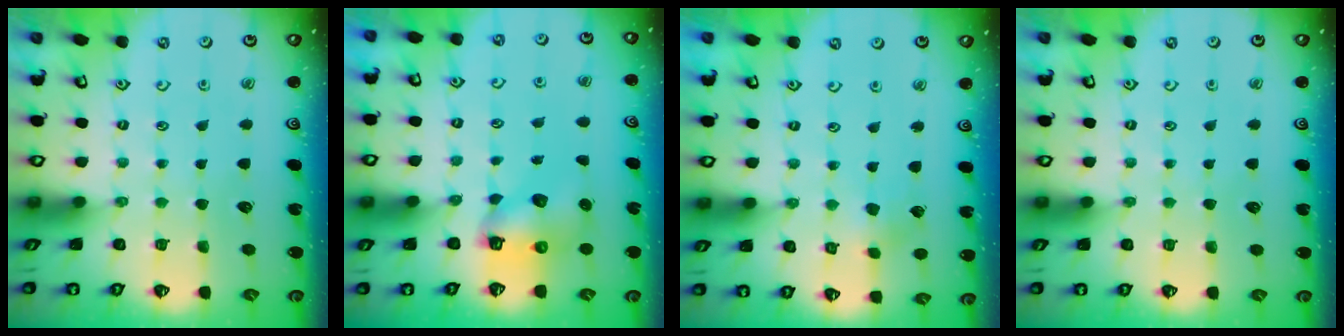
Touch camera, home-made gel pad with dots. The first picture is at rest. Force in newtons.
{"total": 6.8, "press": 6.8, "slide": 0.9}
{"total": 2.8, "press": 2.8, "slide": 0.1}
{"total": 0.0}